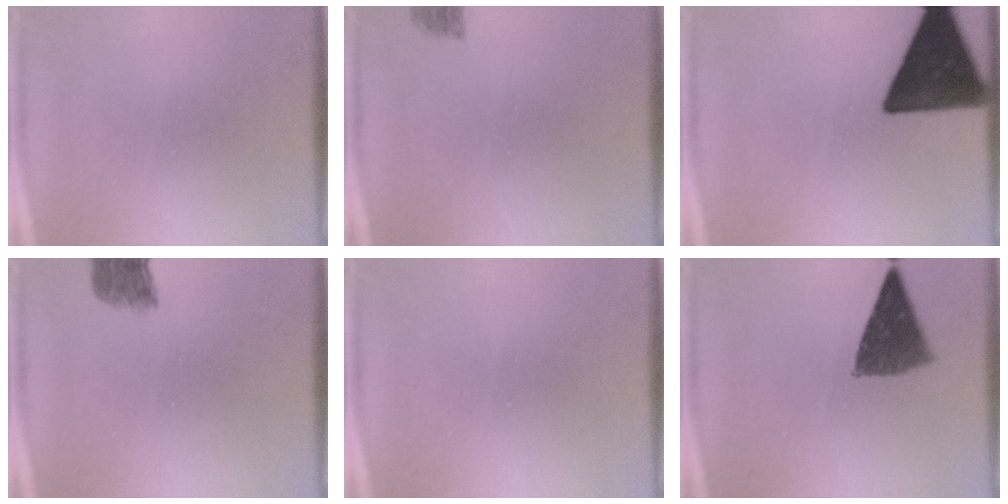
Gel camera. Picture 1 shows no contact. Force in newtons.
{"total": 1.8}
{"total": 16.0}
{"total": 4.3}
{"total": 0.0}
{"total": 8.5}